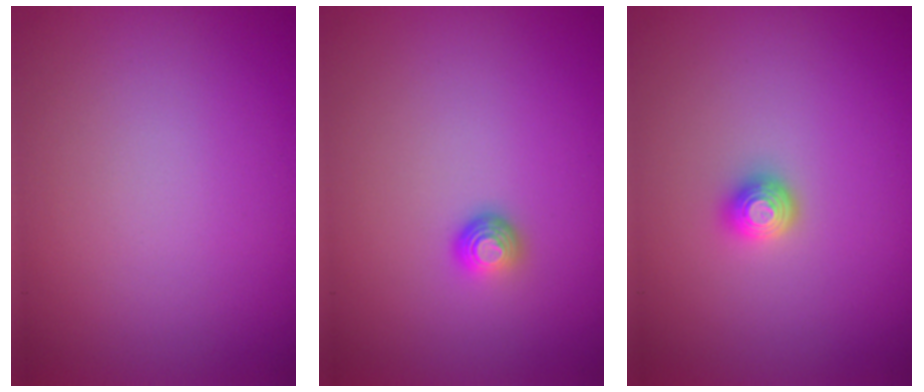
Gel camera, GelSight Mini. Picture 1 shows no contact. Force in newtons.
{"total": 1.5, "press": 1.0, "slide": 1.1}
{"total": 1.4, "press": 1.2, "slide": 0.6}